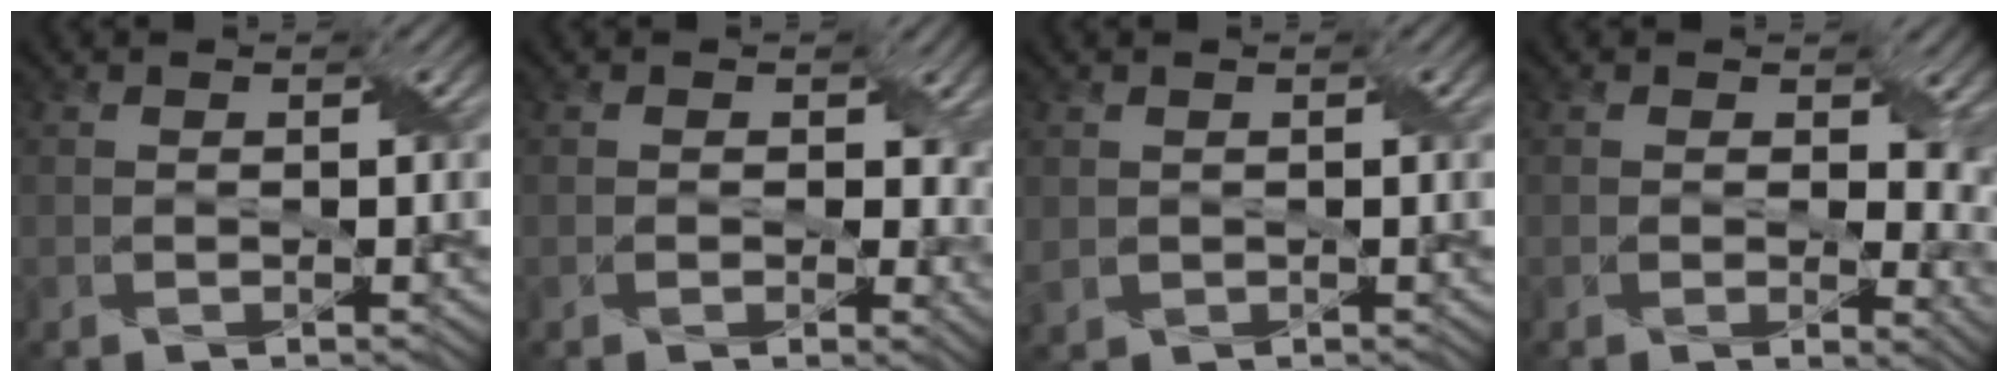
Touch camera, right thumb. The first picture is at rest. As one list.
[{"total": 4.3, "force": [0.3, 3.2, 2.9], "torque": [-0.033, -0.011, 0.006]}, {"total": 1.4, "force": [0.4, 1.1, 0.8], "torque": [-0.027, -0.001, 0.012]}, {"total": 7.0, "force": [1.0, 4.4, 5.4], "torque": [-0.070, -0.016, 0.020]}]